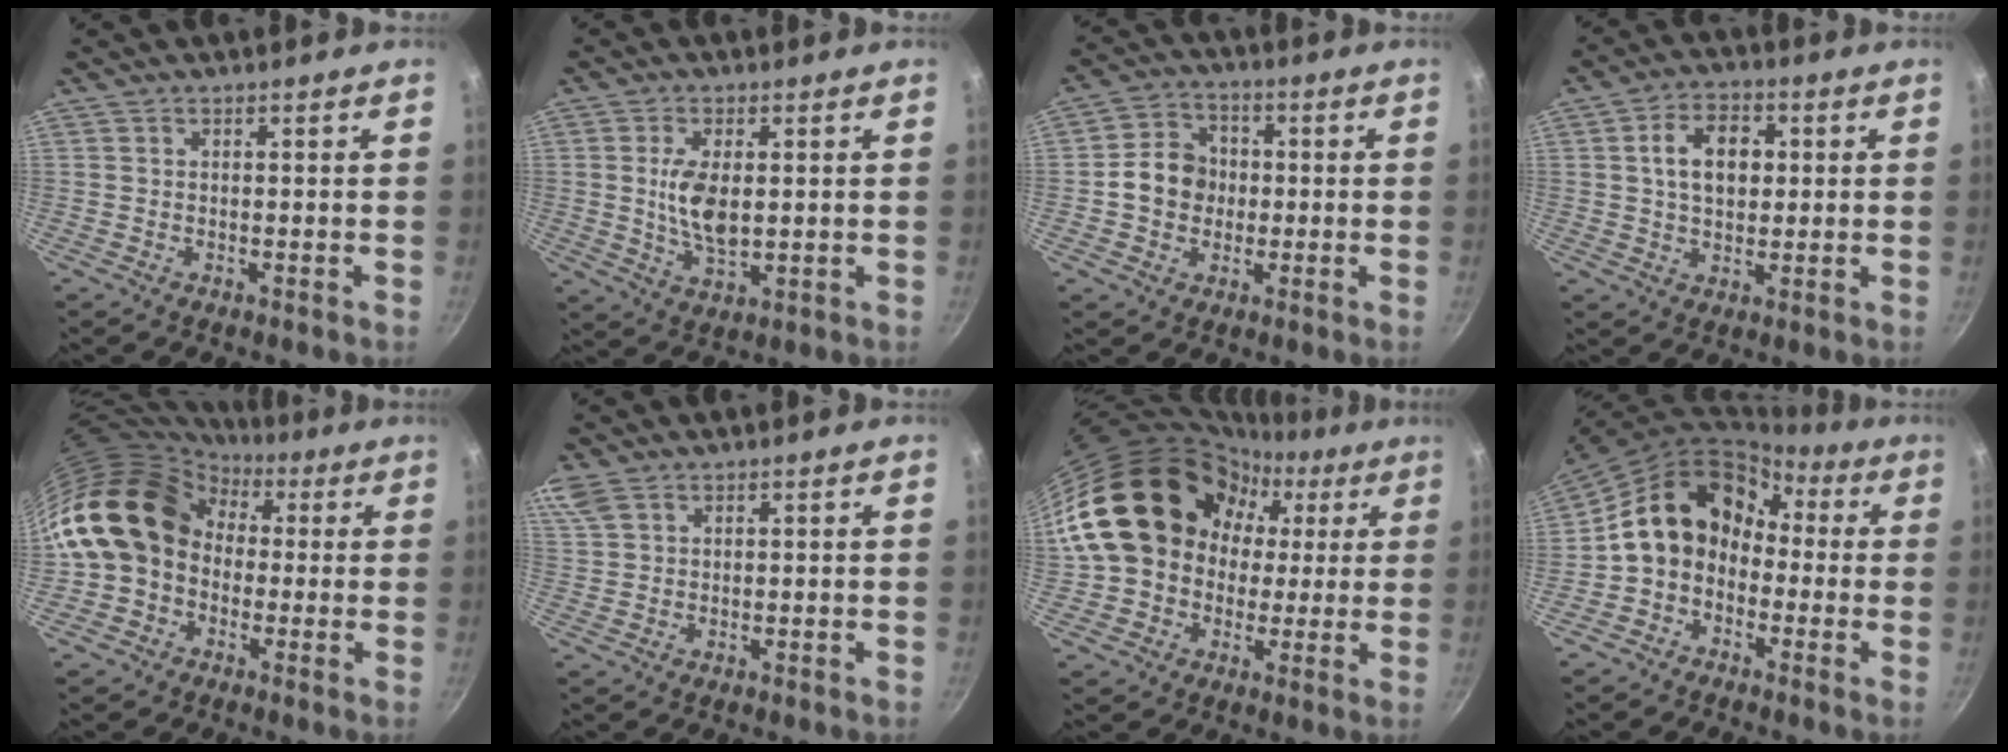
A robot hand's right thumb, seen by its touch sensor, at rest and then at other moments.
{"total": 8.1, "force": [0.8, 4.1, 6.9], "torque": [-0.130, -0.011, 0.018]}
{"total": 8.8, "force": [-0.4, 7.6, 4.4], "torque": [-0.042, 0.017, -0.022]}
{"total": 9.2, "force": [1.5, 6.3, 6.5], "torque": [-0.087, 0.010, 0.020]}
{"total": 15.0, "force": [0.8, 12.3, 8.5], "torque": [-0.119, 0.039, -0.004]}
{"total": 5.2, "force": [3.2, 3.2, 2.6], "torque": [-0.055, 0.010, 0.068]}
{"total": 21.2, "force": [2.8, 17.8, 11.2], "torque": [-0.166, 0.054, 0.047]}
{"total": 13.7, "force": [-0.7, 11.1, 8.0], "torque": [-0.104, 0.062, -0.030]}